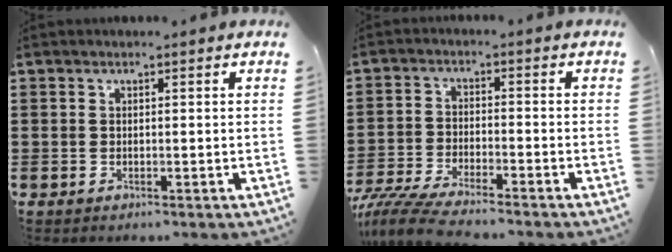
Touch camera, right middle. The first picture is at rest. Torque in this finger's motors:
{"motor_torque": [1.47, -0.67, 0.39, 0.06]}